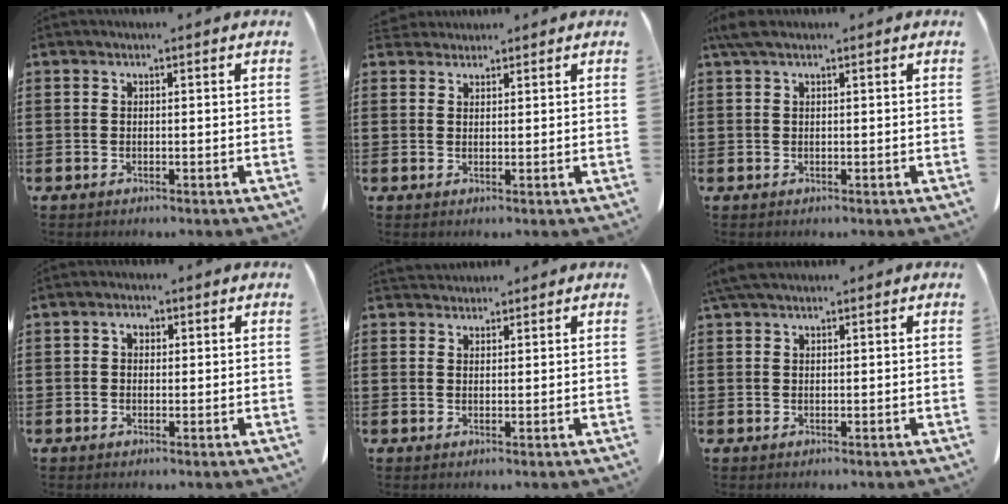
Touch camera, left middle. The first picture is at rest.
{"total": 2.0, "force": [1.9, 0.7, 0.2], "torque": [-0.009, 0.003, 0.038]}
{"total": 2.0, "force": [1.2, 0.5, 1.6], "torque": [-0.034, 0.003, 0.021]}
{"total": 1.6, "force": [0.3, 1.2, 1.1], "torque": [-0.024, 0.009, 0.005]}
{"total": 1.8, "force": [1.7, 0.6, -0.1], "torque": [-0.004, 0.003, 0.034]}
{"total": 2.6, "force": [1.8, 0.8, 1.6], "torque": [-0.037, 0.005, 0.035]}